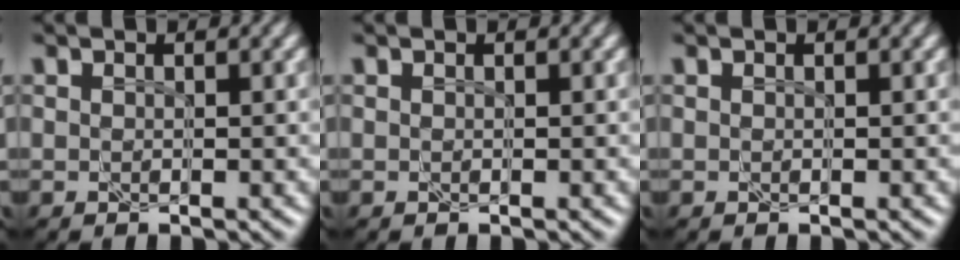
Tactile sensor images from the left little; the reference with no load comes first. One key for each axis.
{"total": 0.0}
{"total": 0.0}